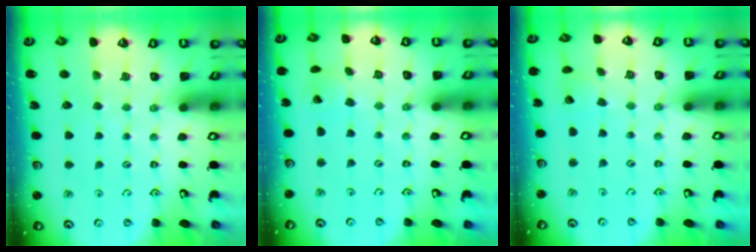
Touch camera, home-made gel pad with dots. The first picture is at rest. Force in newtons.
{"total": 0.7, "press": 0.7, "slide": 0.0}
{"total": 2.1, "press": 2.1, "slide": 0.1}